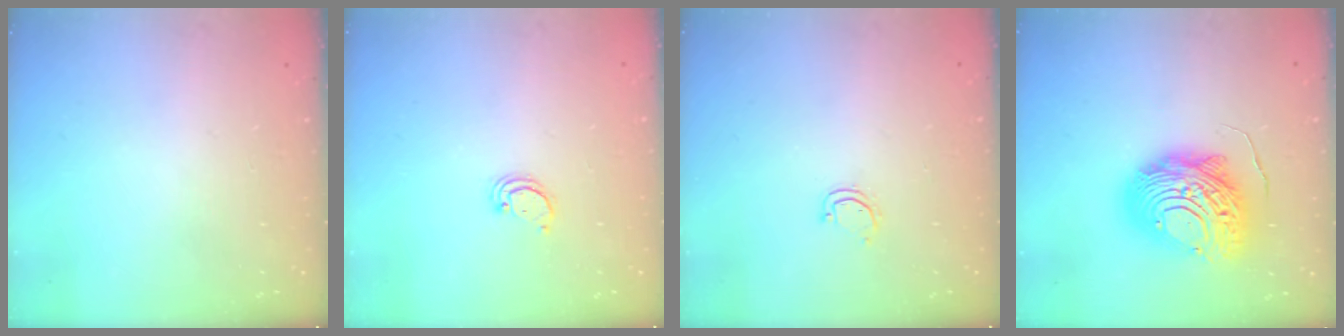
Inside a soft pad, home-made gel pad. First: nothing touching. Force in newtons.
{"total": 2.2, "press": 2.2, "slide": 0.2}
{"total": 3.0, "press": 3.0, "slide": 0.2}
{"total": 17.5, "press": 17.5, "slide": 1.5}